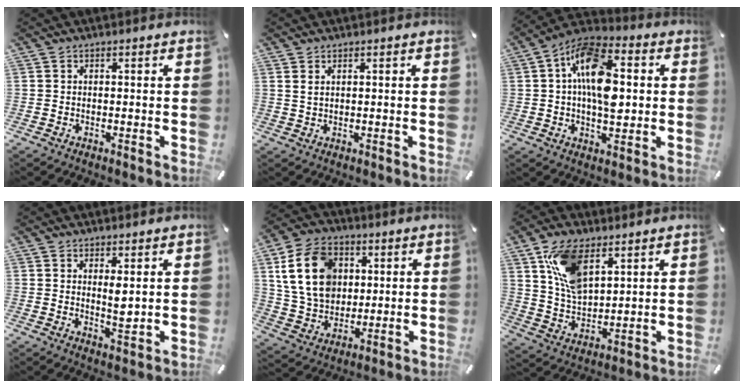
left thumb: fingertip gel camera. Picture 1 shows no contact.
{"total": 1.4, "force": [0.9, 0.7, 0.8], "torque": [-0.017, 0.002, 0.015]}
{"total": 15.7, "force": [1.5, 8.8, 12.9], "torque": [-0.236, 0.004, 0.024]}
{"total": 3.9, "force": [1.7, 1.2, 3.3], "torque": [-0.053, -0.011, 0.027]}
{"total": 15.4, "force": [3.9, 12.1, 8.6], "torque": [-0.186, 0.009, 0.073]}
{"total": 12.4, "force": [6.5, 7.0, 7.9], "torque": [-0.179, -0.015, 0.121]}